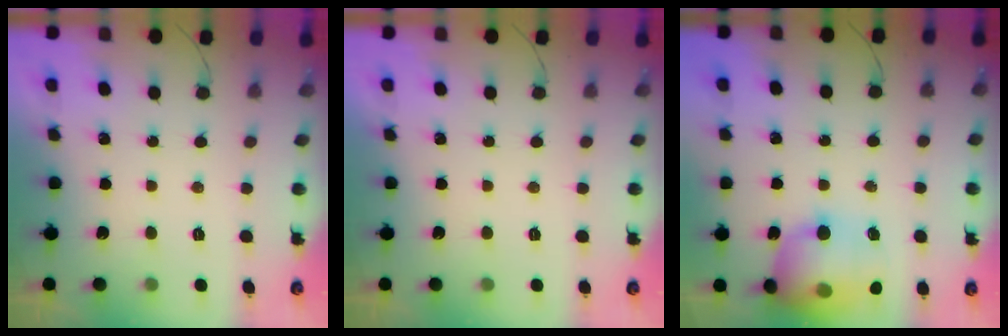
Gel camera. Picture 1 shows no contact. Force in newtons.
{"total": 0.0}
{"total": 18.0, "press": 17.7, "slide": 2.9}